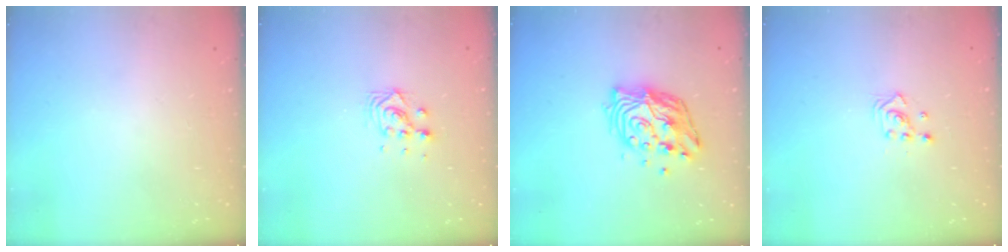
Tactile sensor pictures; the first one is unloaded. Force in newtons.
{"total": 5.8, "press": 5.8, "slide": 0.3}
{"total": 12.4, "press": 12.3, "slide": 1.1}
{"total": 2.4, "press": 2.4, "slide": 0.3}